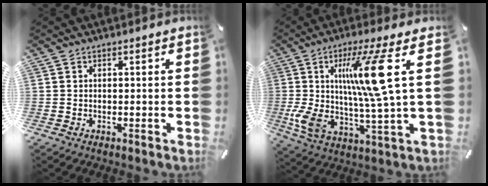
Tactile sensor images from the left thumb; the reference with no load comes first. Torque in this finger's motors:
{"motor_torque": [2.01, 3.00, 2.51, -0.26, 0.34]}